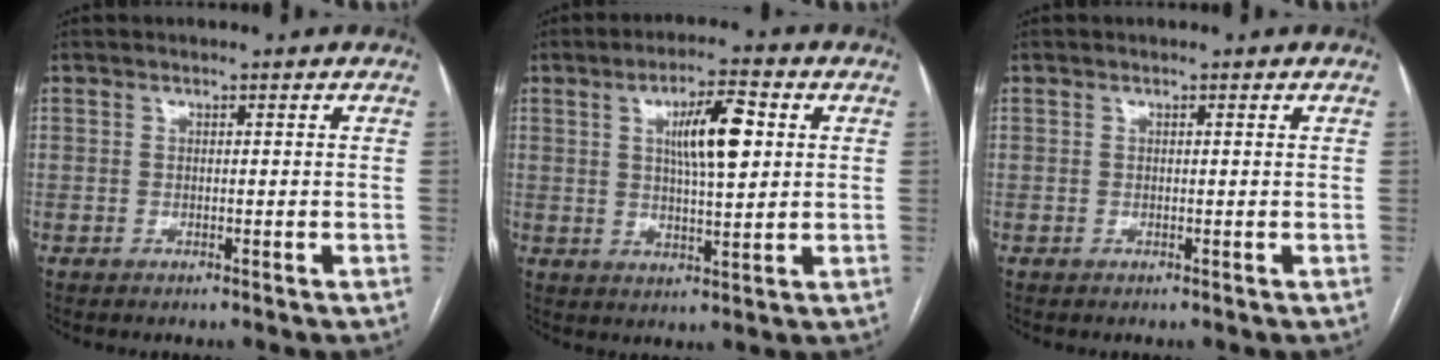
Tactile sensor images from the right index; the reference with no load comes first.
{"total": 8.7, "force": [2.2, 1.9, 8.2], "torque": [-0.139, 0.010, 0.039]}
{"total": 0.0}